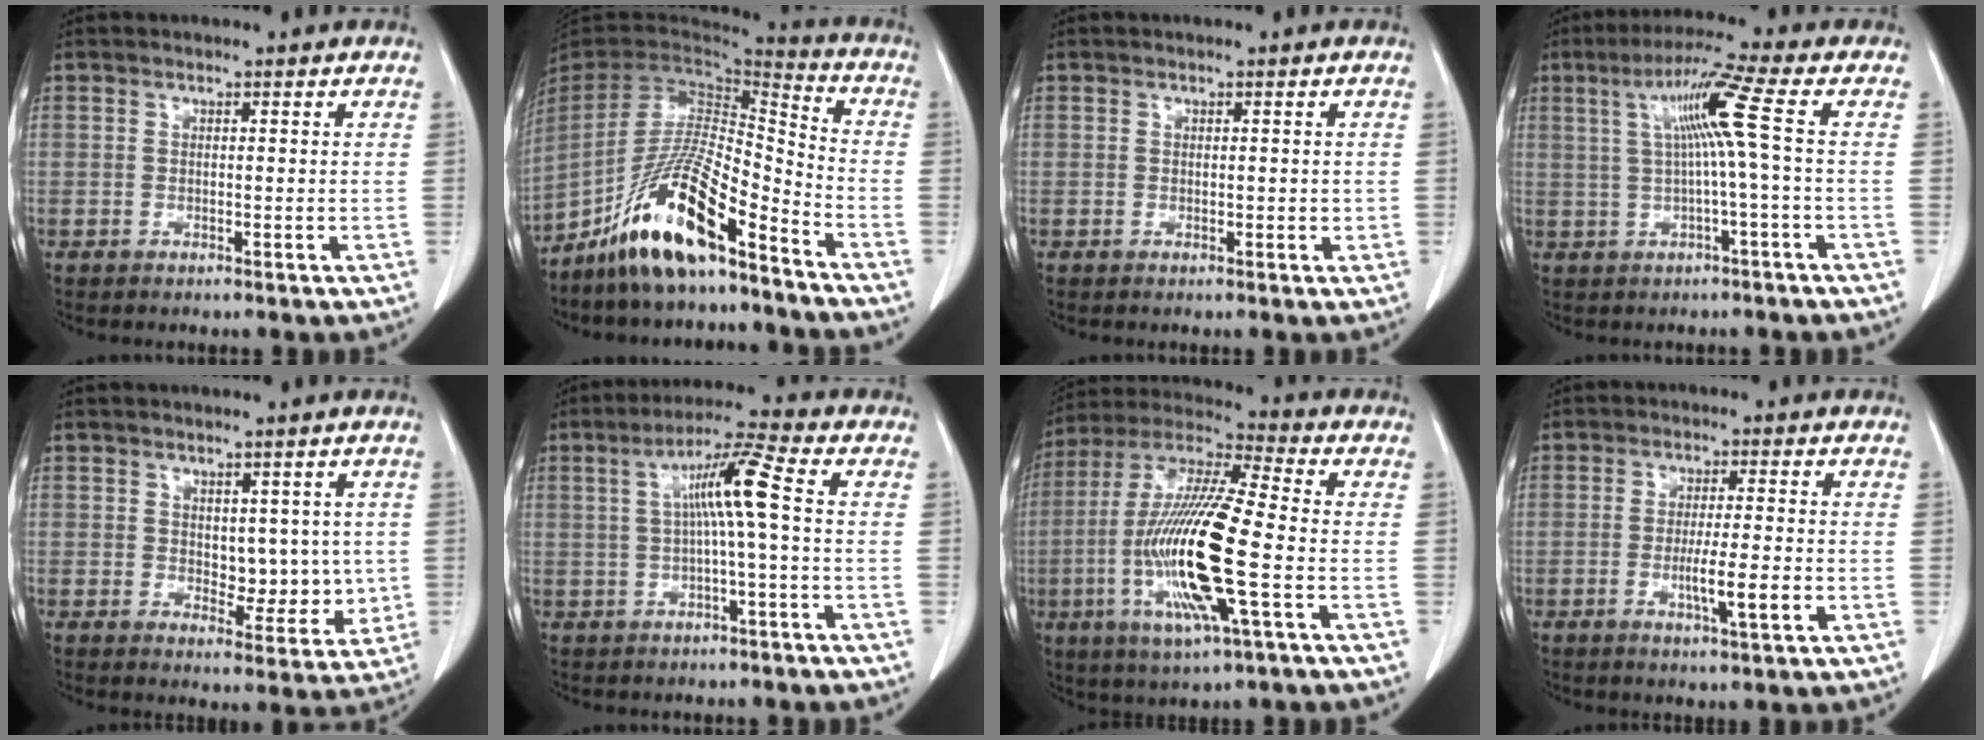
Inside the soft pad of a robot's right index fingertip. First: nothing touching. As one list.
[{"total": 15.6, "force": [-10.6, 2.3, 11.2], "torque": [-0.217, -0.006, -0.196]}, {"total": 1.1, "force": [-0.1, 0.7, 0.9], "torque": [-0.010, 0.000, -0.001]}, {"total": 7.8, "force": [1.0, -1.5, 7.6], "torque": [-0.140, 0.020, 0.027]}, {"total": 6.2, "force": [0.5, 3.8, 5.0], "torque": [-0.050, -0.005, 0.019]}, {"total": 7.6, "force": [0.6, -0.5, 7.6], "torque": [-0.136, 0.019, 0.009]}, {"total": 18.5, "force": [-4.0, 1.7, 18.0], "torque": [-0.373, -0.015, -0.077]}, {"total": 6.1, "force": [-1.7, 0.2, 5.8], "torque": [-0.098, -0.009, -0.027]}]